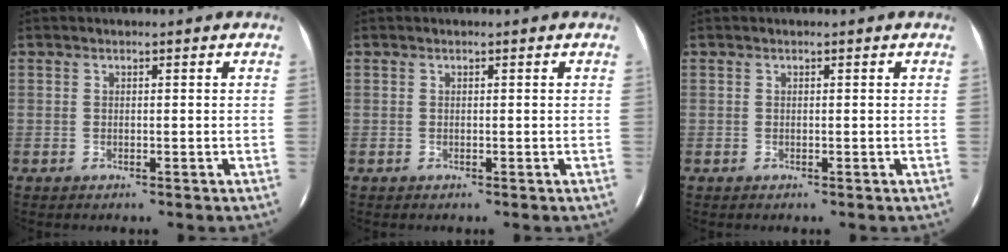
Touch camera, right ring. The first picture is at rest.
{"total": 0.0}
{"total": 0.0}